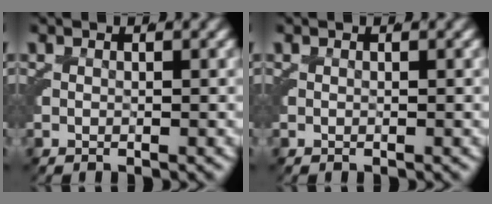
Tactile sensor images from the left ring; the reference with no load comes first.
{"total": 0.0}